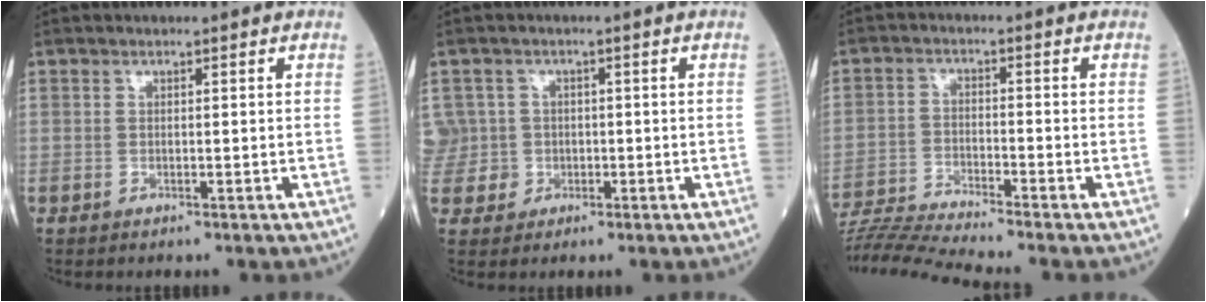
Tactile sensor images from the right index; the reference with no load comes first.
{"total": 6.1, "force": [0.0, 6.1, -0.1], "torque": [-0.001, 0.031, 0.005]}
{"total": 9.4, "force": [-8.7, -2.6, 2.4], "torque": [-0.041, -0.016, -0.159]}